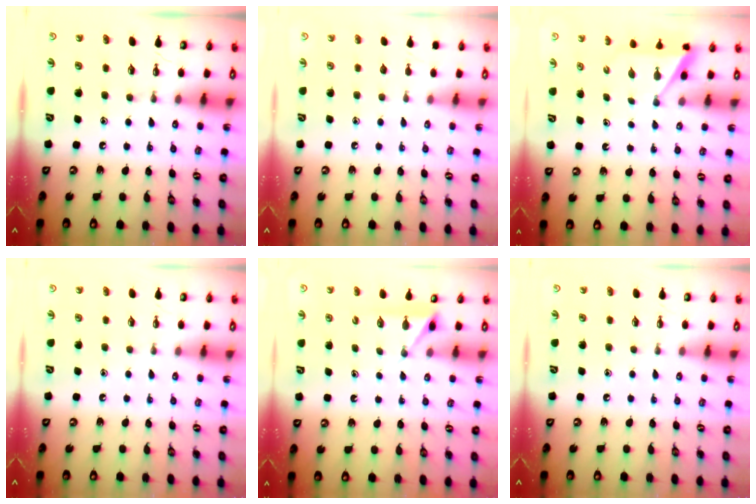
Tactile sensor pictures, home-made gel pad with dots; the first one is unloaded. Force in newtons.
{"total": 0.0}
{"total": 3.0, "press": 3.0, "slide": 0.3}
{"total": 0.0}
{"total": 3.0, "press": 2.9, "slide": 0.4}
{"total": 0.0}